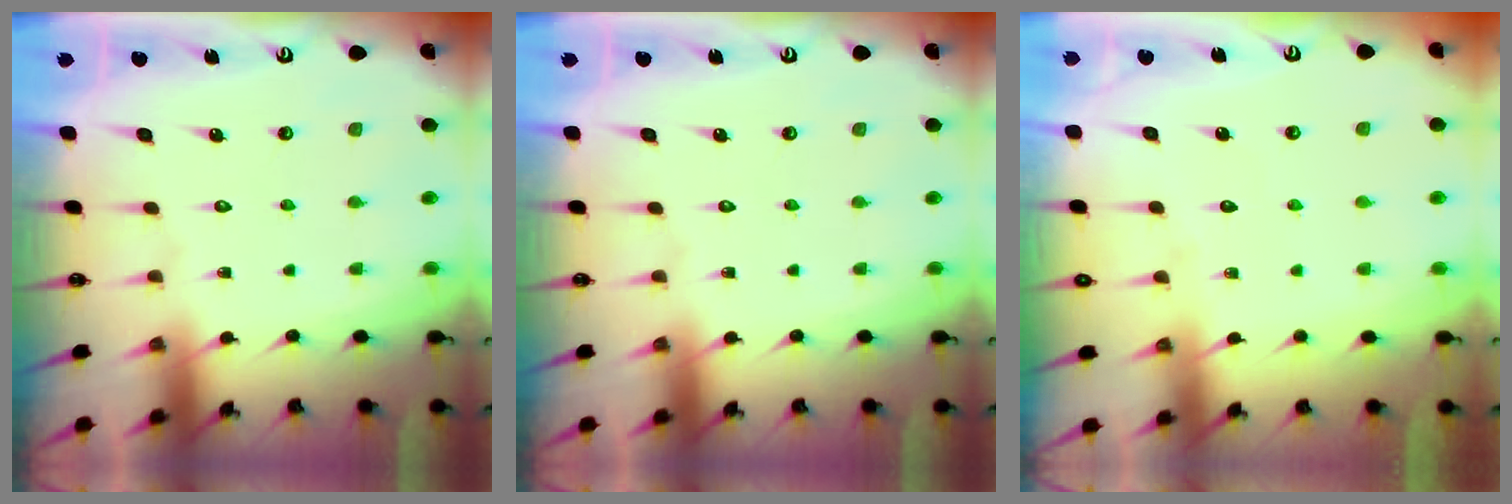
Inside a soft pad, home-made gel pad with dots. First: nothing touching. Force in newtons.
{"total": 0.0}
{"total": 3.2, "press": 3.2, "slide": 0.4}